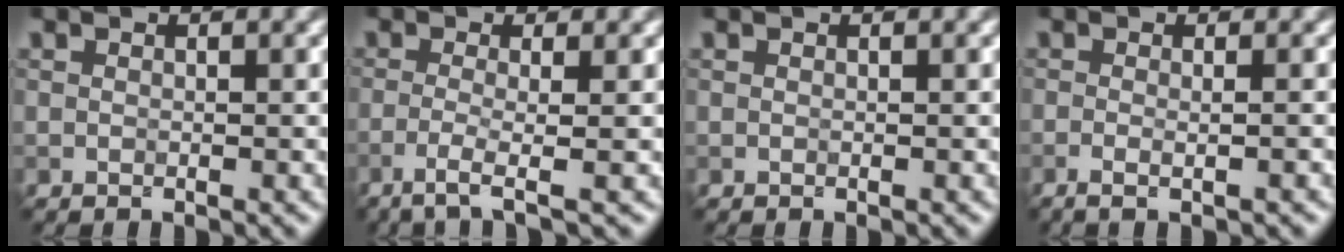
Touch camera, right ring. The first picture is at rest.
{"total": 3.1, "force": [-1.3, 0.7, 2.8], "torque": [-0.048, -0.002, -0.040]}
{"total": 0.0}
{"total": 2.4, "force": [-0.5, 1.1, 2.0], "torque": [-0.012, 0.001, -0.019]}